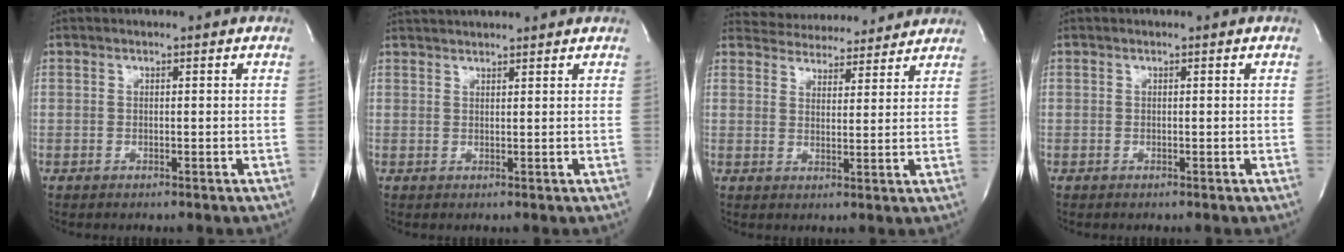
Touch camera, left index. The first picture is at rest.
{"total": 6.5, "force": [6.2, 0.3, 2.0], "torque": [-0.035, 0.032, 0.087]}
{"total": 11.6, "force": [11.1, 2.9, 1.9], "torque": [-0.022, 0.012, 0.146]}
{"total": 0.0}